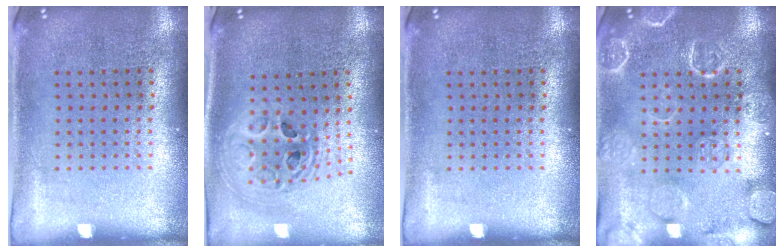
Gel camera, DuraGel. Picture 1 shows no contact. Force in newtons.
{"total": 2.1, "press": 1.7, "slide": 1.3}
{"total": 0.0}
{"total": 4.5, "press": 4.4, "slide": 0.7}